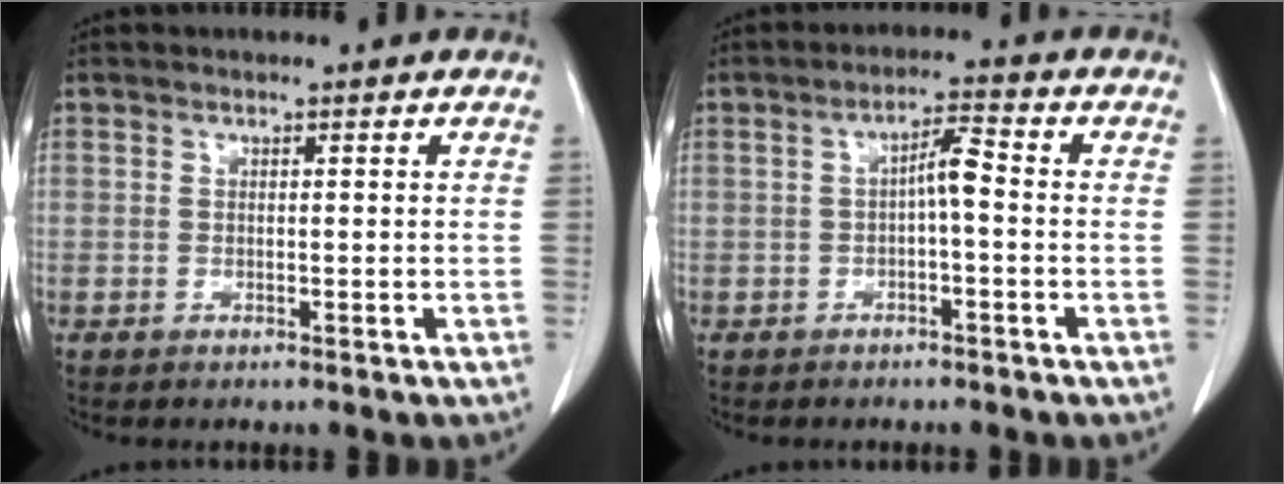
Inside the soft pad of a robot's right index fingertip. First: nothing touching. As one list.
[{"total": 3.7, "force": [-0.4, 0.6, 3.6], "torque": [-0.061, 0.014, -0.006]}]